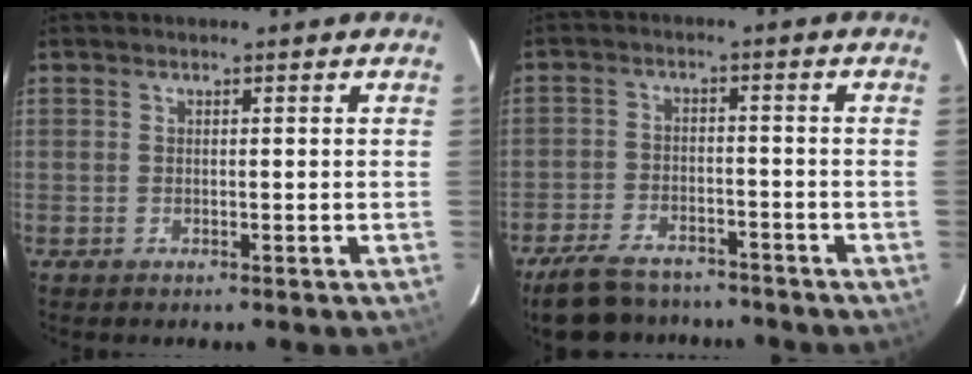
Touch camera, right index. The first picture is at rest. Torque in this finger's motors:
{"motor_torque": [0.84, -0.92, 0.09, 0.00]}